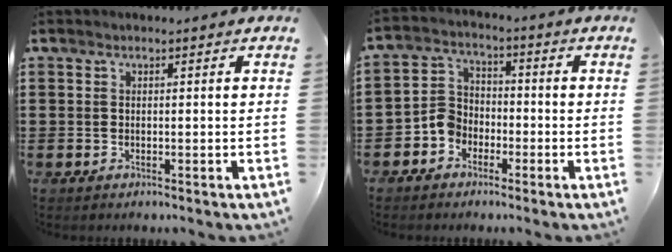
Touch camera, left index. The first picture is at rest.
{"total": 4.7, "force": [-2.9, 3.5, 1.1], "torque": [-0.052, 0.006, -0.066]}